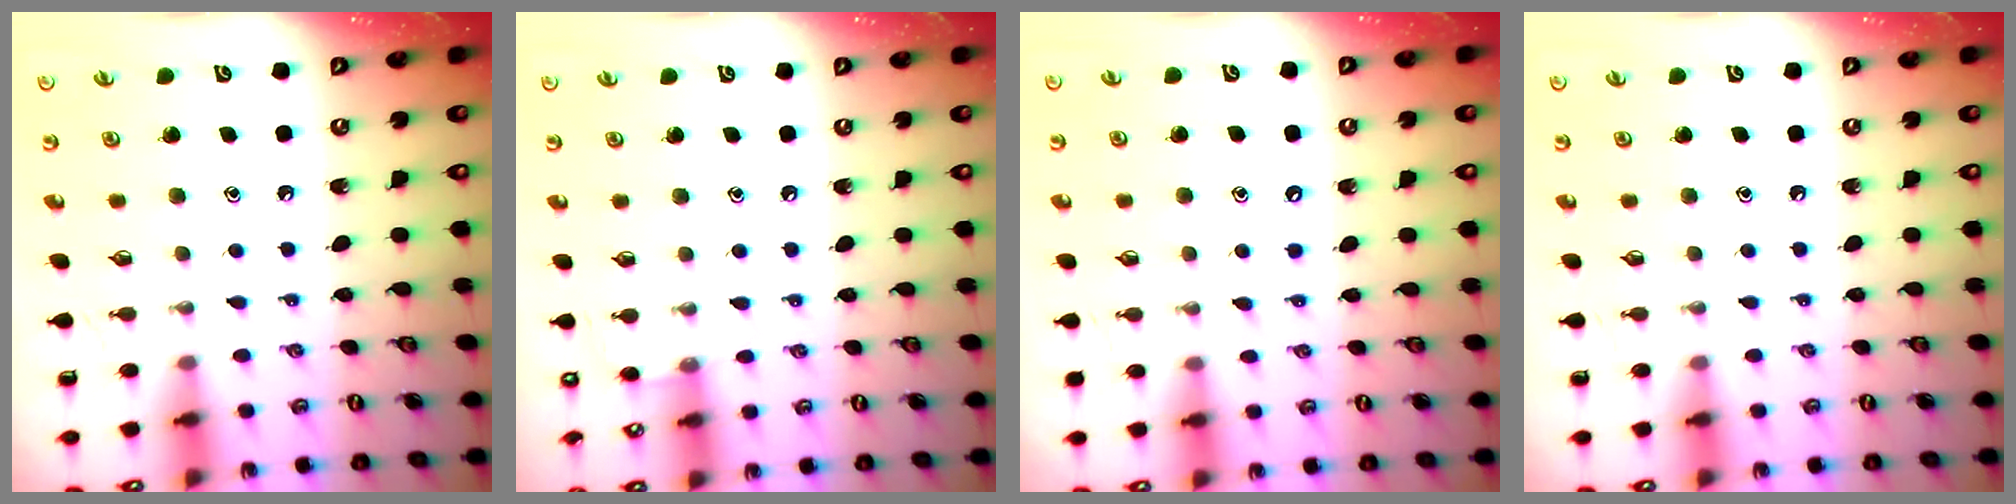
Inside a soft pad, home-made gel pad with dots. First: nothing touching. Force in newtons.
{"total": 3.9, "press": 3.8, "slide": 0.5}
{"total": 4.5, "press": 4.4, "slide": 0.4}
{"total": 0.0}